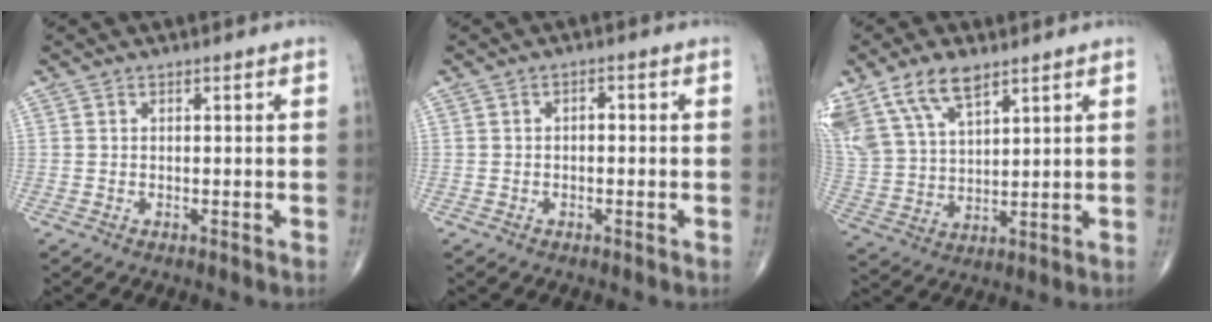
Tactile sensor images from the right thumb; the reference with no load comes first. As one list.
[{"total": 1.3, "force": [-0.1, 0.8, 1.1], "torque": [-0.010, 0.005, -0.006]}, {"total": 15.1, "force": [9.6, 7.4, 9.1], "torque": [-0.182, -0.018, 0.194]}]